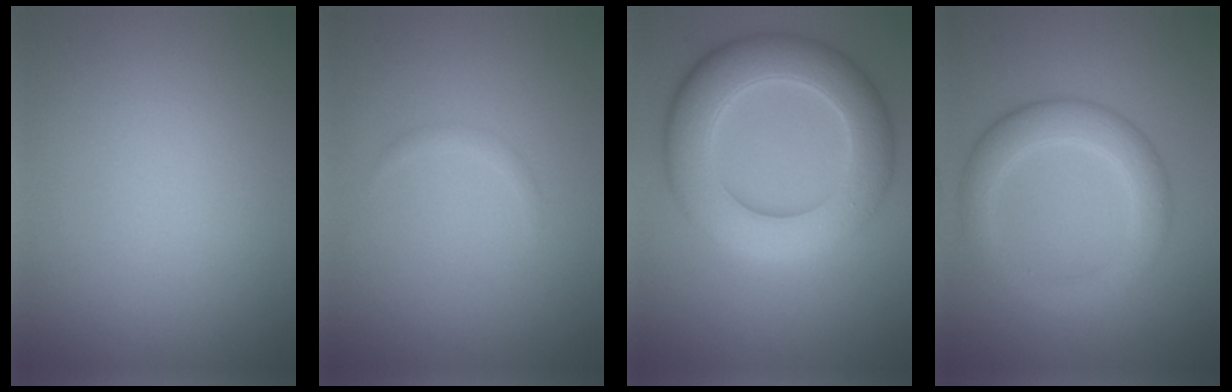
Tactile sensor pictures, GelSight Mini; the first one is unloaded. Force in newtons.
{"total": 0.6, "press": 0.6, "slide": 0.0}
{"total": 9.2, "press": 9.2, "slide": 0.5}
{"total": 4.4, "press": 4.4, "slide": 0.1}